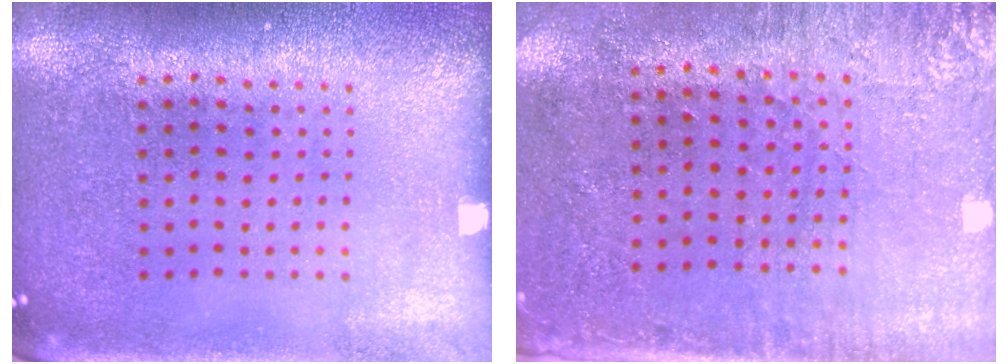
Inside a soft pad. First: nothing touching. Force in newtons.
{"total": 2.8, "press": 2.3, "slide": 1.6}